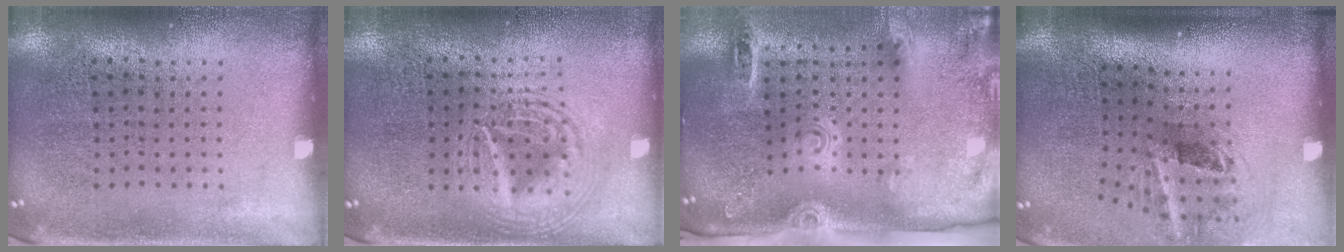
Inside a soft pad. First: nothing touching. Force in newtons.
{"total": 2.6, "press": 2.5, "slide": 0.3}
{"total": 2.9, "press": 2.0, "slide": 2.1}
{"total": 2.2, "press": 1.3, "slide": 1.7}